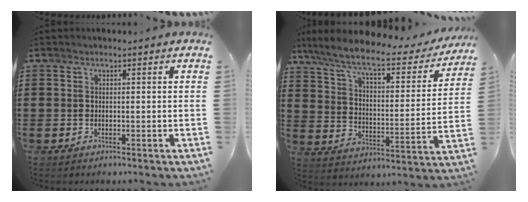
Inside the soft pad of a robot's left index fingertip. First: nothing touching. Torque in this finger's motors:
{"motor_torque": [2.14, 0.00, 1.05, 0.21]}